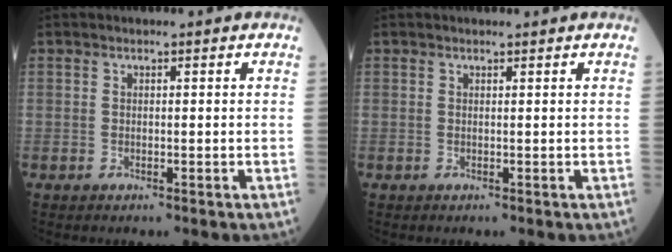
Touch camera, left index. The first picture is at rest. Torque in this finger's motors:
{"motor_torque": [0.01, 0.08, 0.00, -0.01]}